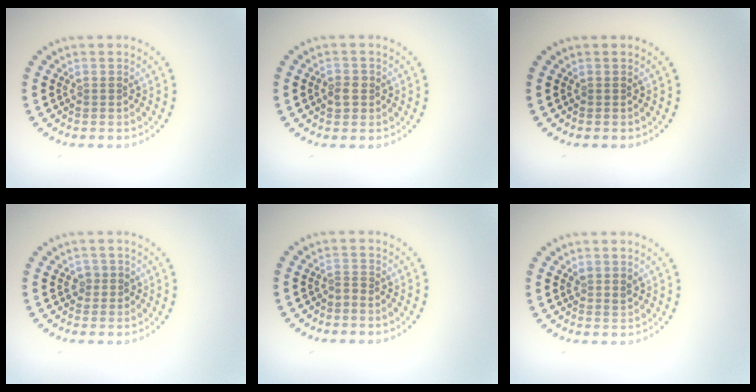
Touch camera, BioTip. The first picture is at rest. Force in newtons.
{"total": 1.6, "press": 1.6, "slide": 0.3}
{"total": 0.0}
{"total": 1.2, "press": 1.0, "slide": 0.7}
{"total": 0.5, "press": 0.2, "slide": 0.5}
{"total": 1.0, "press": 0.9, "slide": 0.5}